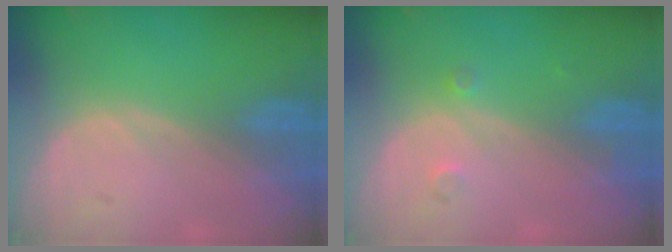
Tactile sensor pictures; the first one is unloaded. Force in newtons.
{"total": 1.5, "press": 1.2, "slide": 0.8}